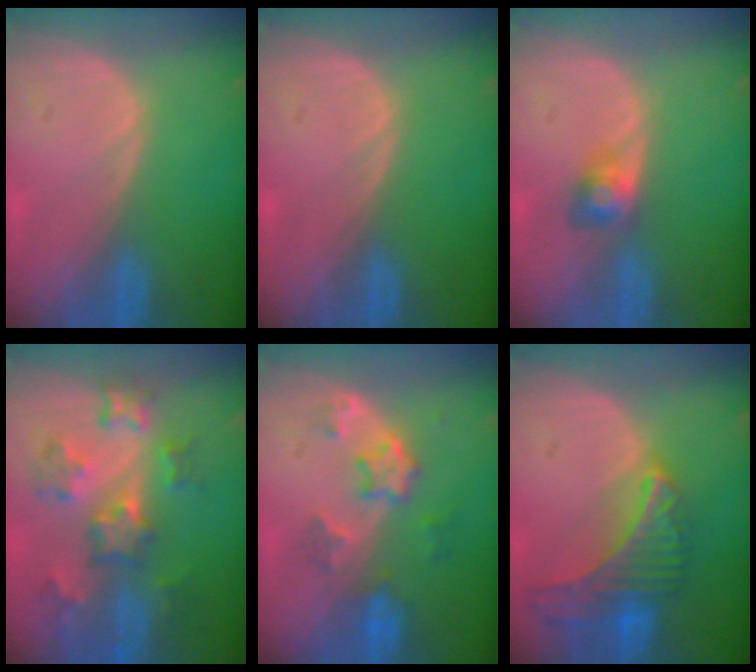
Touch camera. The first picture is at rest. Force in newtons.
{"total": 0.0}
{"total": 2.7, "press": 2.7, "slide": 0.1}
{"total": 8.3, "press": 7.9, "slide": 2.5}
{"total": 6.1, "press": 5.5, "slide": 2.7}
{"total": 9.3, "press": 8.2, "slide": 4.5}